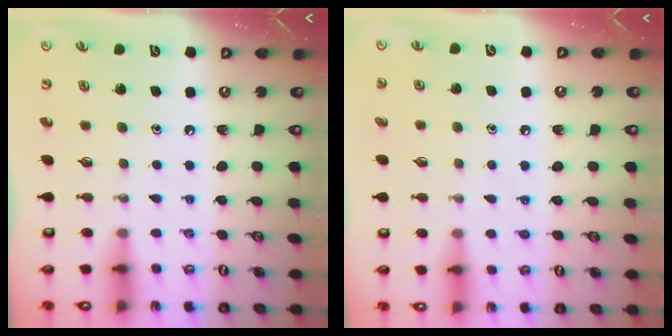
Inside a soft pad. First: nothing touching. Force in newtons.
{"total": 4.2, "press": 4.2, "slide": 0.5}